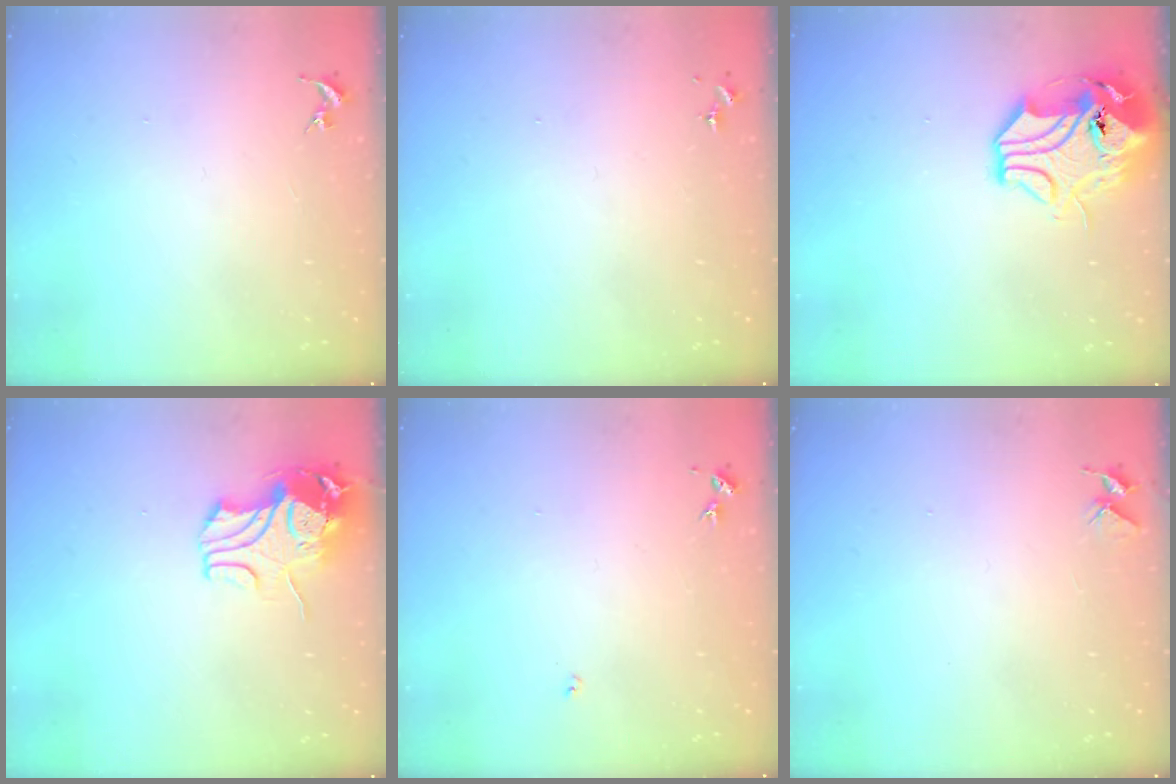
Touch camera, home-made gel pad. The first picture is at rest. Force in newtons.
{"total": 0.0}
{"total": 13.8, "press": 13.6, "slide": 2.0}
{"total": 11.3, "press": 11.2, "slide": 1.6}
{"total": 3.0, "press": 3.0, "slide": 0.4}
{"total": 4.0, "press": 4.0, "slide": 0.3}